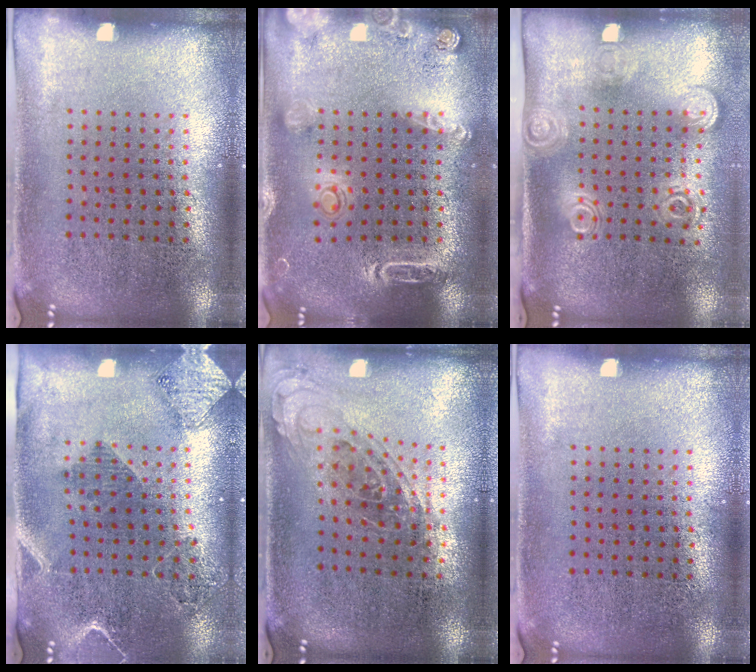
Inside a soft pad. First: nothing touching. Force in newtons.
{"total": 1.9, "press": 1.9, "slide": 0.5}
{"total": 1.9, "press": 1.4, "slide": 1.3}
{"total": 1.9, "press": 1.7, "slide": 0.8}
{"total": 0.8, "press": 0.7, "slide": 0.3}
{"total": 0.0}